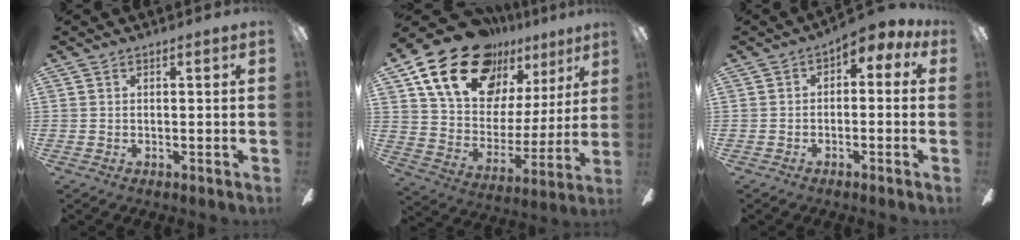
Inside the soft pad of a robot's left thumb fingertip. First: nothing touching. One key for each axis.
{"total": 23.1, "fx": 15.7, "fy": 13.3, "fz": 10.6, "tx": -0.185, "ty": -0.095, "tz": 0.293}
{"total": 5.1, "fx": 2.2, "fy": 2.7, "fz": 3.7, "tx": -0.054, "ty": -0.010, "tz": 0.031}